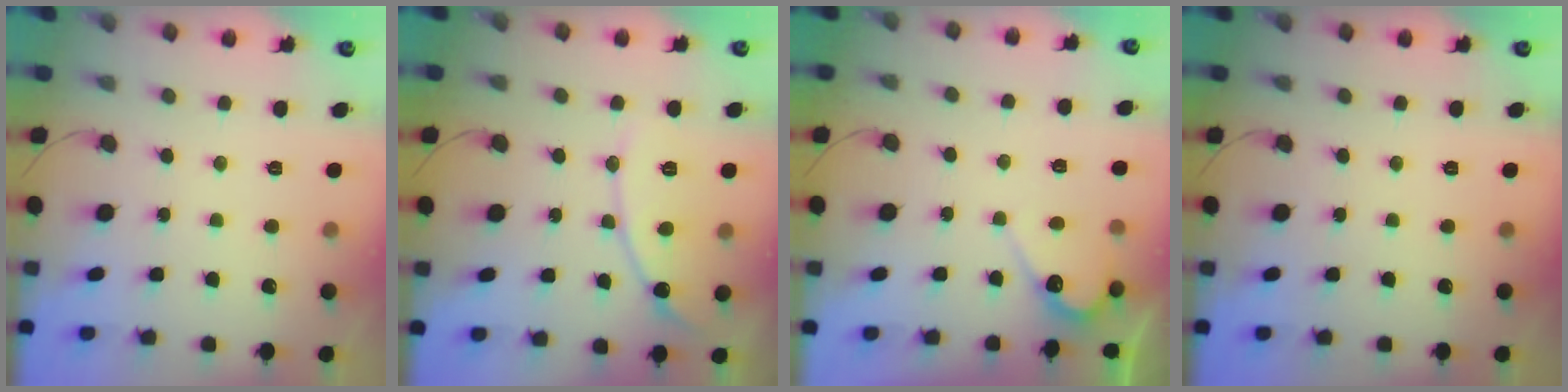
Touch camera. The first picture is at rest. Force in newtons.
{"total": 11.3, "press": 11.2, "slide": 0.6}
{"total": 5.7, "press": 5.7, "slide": 0.6}
{"total": 0.0}